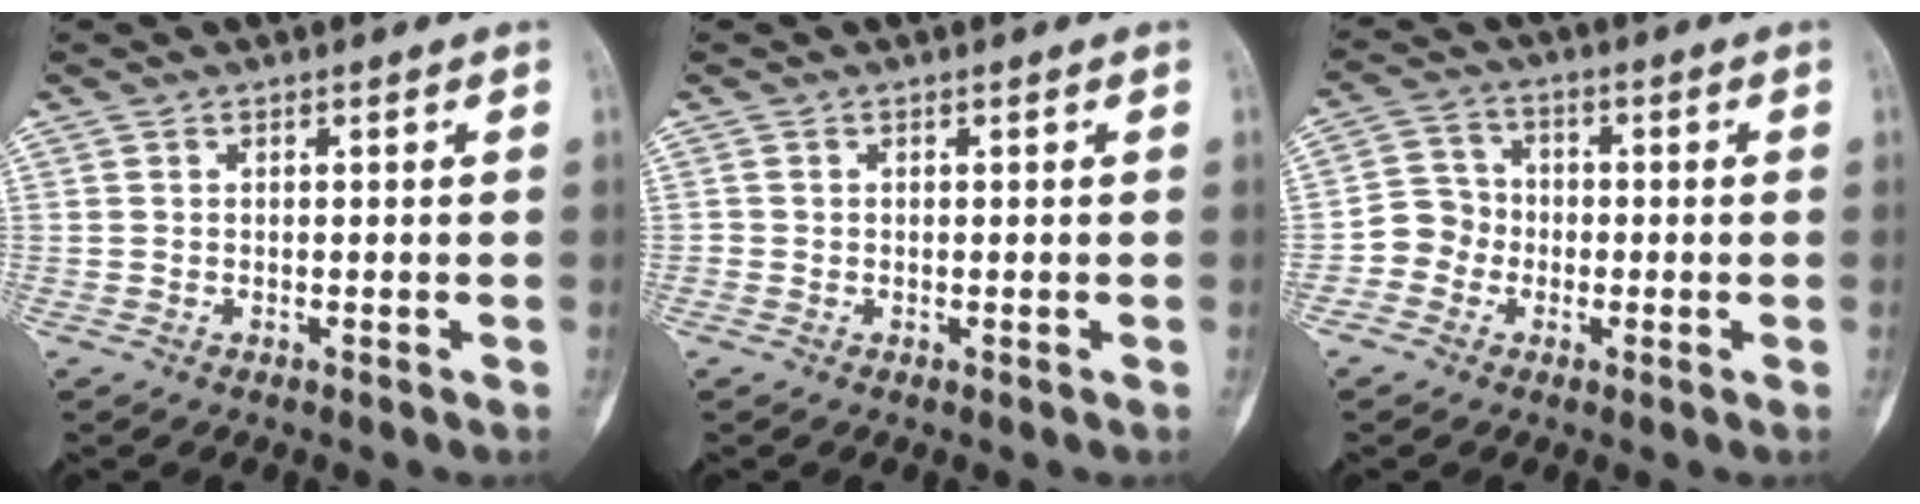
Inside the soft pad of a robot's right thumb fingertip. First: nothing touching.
{"total": 0.0}
{"total": 5.7, "force": [-1.9, 5.3, 1.2], "torque": [0.009, 0.020, -0.048]}